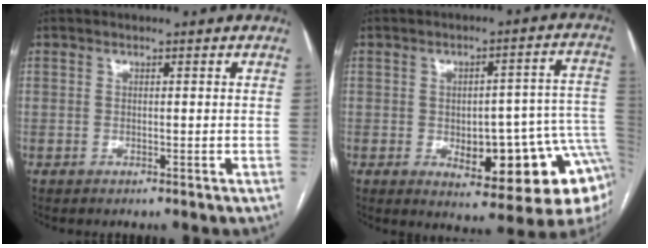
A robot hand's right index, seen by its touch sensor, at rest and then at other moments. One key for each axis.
{"total": 17.5, "fx": -5.1, "fy": 5.9, "fz": 15.6, "tx": -0.109, "ty": 0.033, "tz": -0.047}